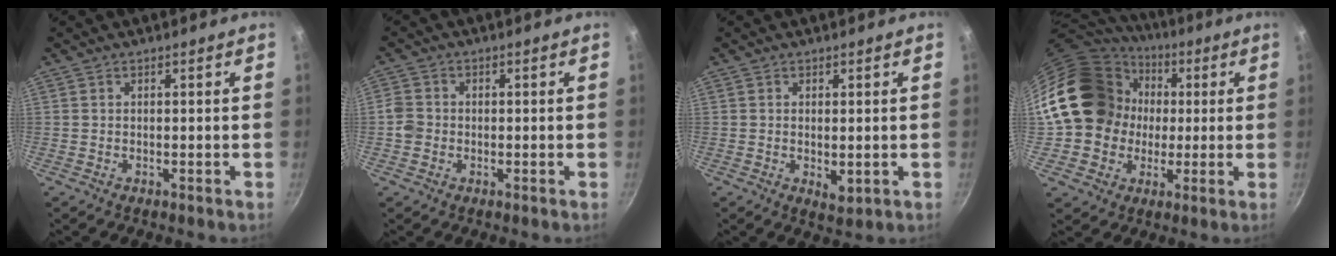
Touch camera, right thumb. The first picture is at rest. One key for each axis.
{"total": 3.4, "fx": -0.8, "fy": 3.0, "fz": 1.4, "tx": -0.017, "ty": 0.015, "tz": -0.020}
{"total": 3.1, "fx": -0.2, "fy": 1.5, "fz": 2.7, "tx": -0.041, "ty": -0.011, "tz": 0.000}
{"total": 19.5, "fx": 1.5, "fy": 17.2, "fz": 9.1, "tx": -0.150, "ty": 0.039, "tz": 0.031}